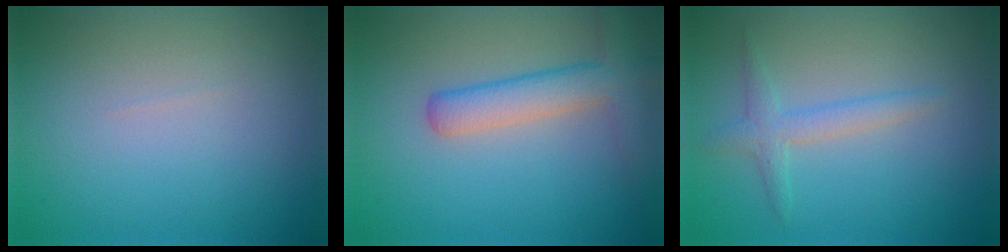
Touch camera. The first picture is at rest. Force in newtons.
{"total": 4.1, "press": 4.1, "slide": 0.2}
{"total": 2.0, "press": 2.0, "slide": 0.1}